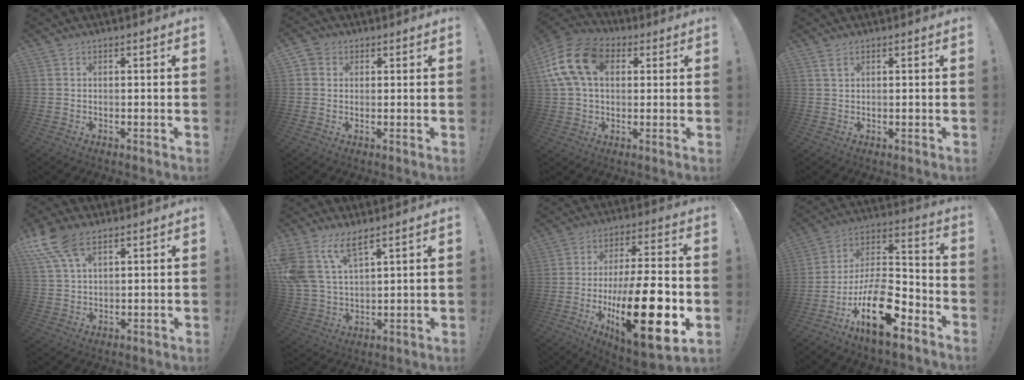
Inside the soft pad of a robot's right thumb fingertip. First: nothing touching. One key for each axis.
{"total": 3.2, "fx": 1.2, "fy": 2.8, "fz": 0.8, "tx": -0.016, "ty": 0.001, "tz": 0.023}
{"total": 17.4, "fx": 4.9, "fy": 12.0, "fz": 11.6, "tx": -0.224, "ty": 0.001, "tz": 0.093}
{"total": 2.0, "fx": 1.1, "fy": 0.7, "fz": 1.4, "tx": -0.029, "ty": 0.001, "tz": 0.020}
{"total": 10.8, "fx": 6.6, "fy": 5.1, "fz": 6.8, "tx": -0.135, "ty": -0.023, "tz": 0.127}
{"total": 11.3, "fx": 7.8, "fy": 5.0, "fz": 6.4, "tx": -0.155, "ty": -0.033, "tz": 0.150}
{"total": 24.9, "fx": -5.8, "fy": 7.9, "fz": 22.9, "tx": -0.380, "ty": 0.019, "tz": -0.084}
{"total": 19.7, "fx": -10.3, "fy": 8.0, "fz": 14.8, "tx": -0.262, "ty": 0.058, "tz": -0.170}